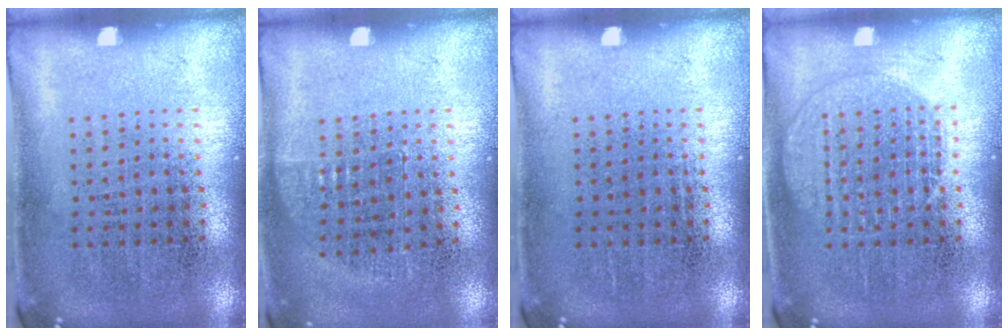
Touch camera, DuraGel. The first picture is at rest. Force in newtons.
{"total": 0.7, "press": 0.6, "slide": 0.3}
{"total": 0.0}
{"total": 2.3, "press": 2.3, "slide": 0.4}